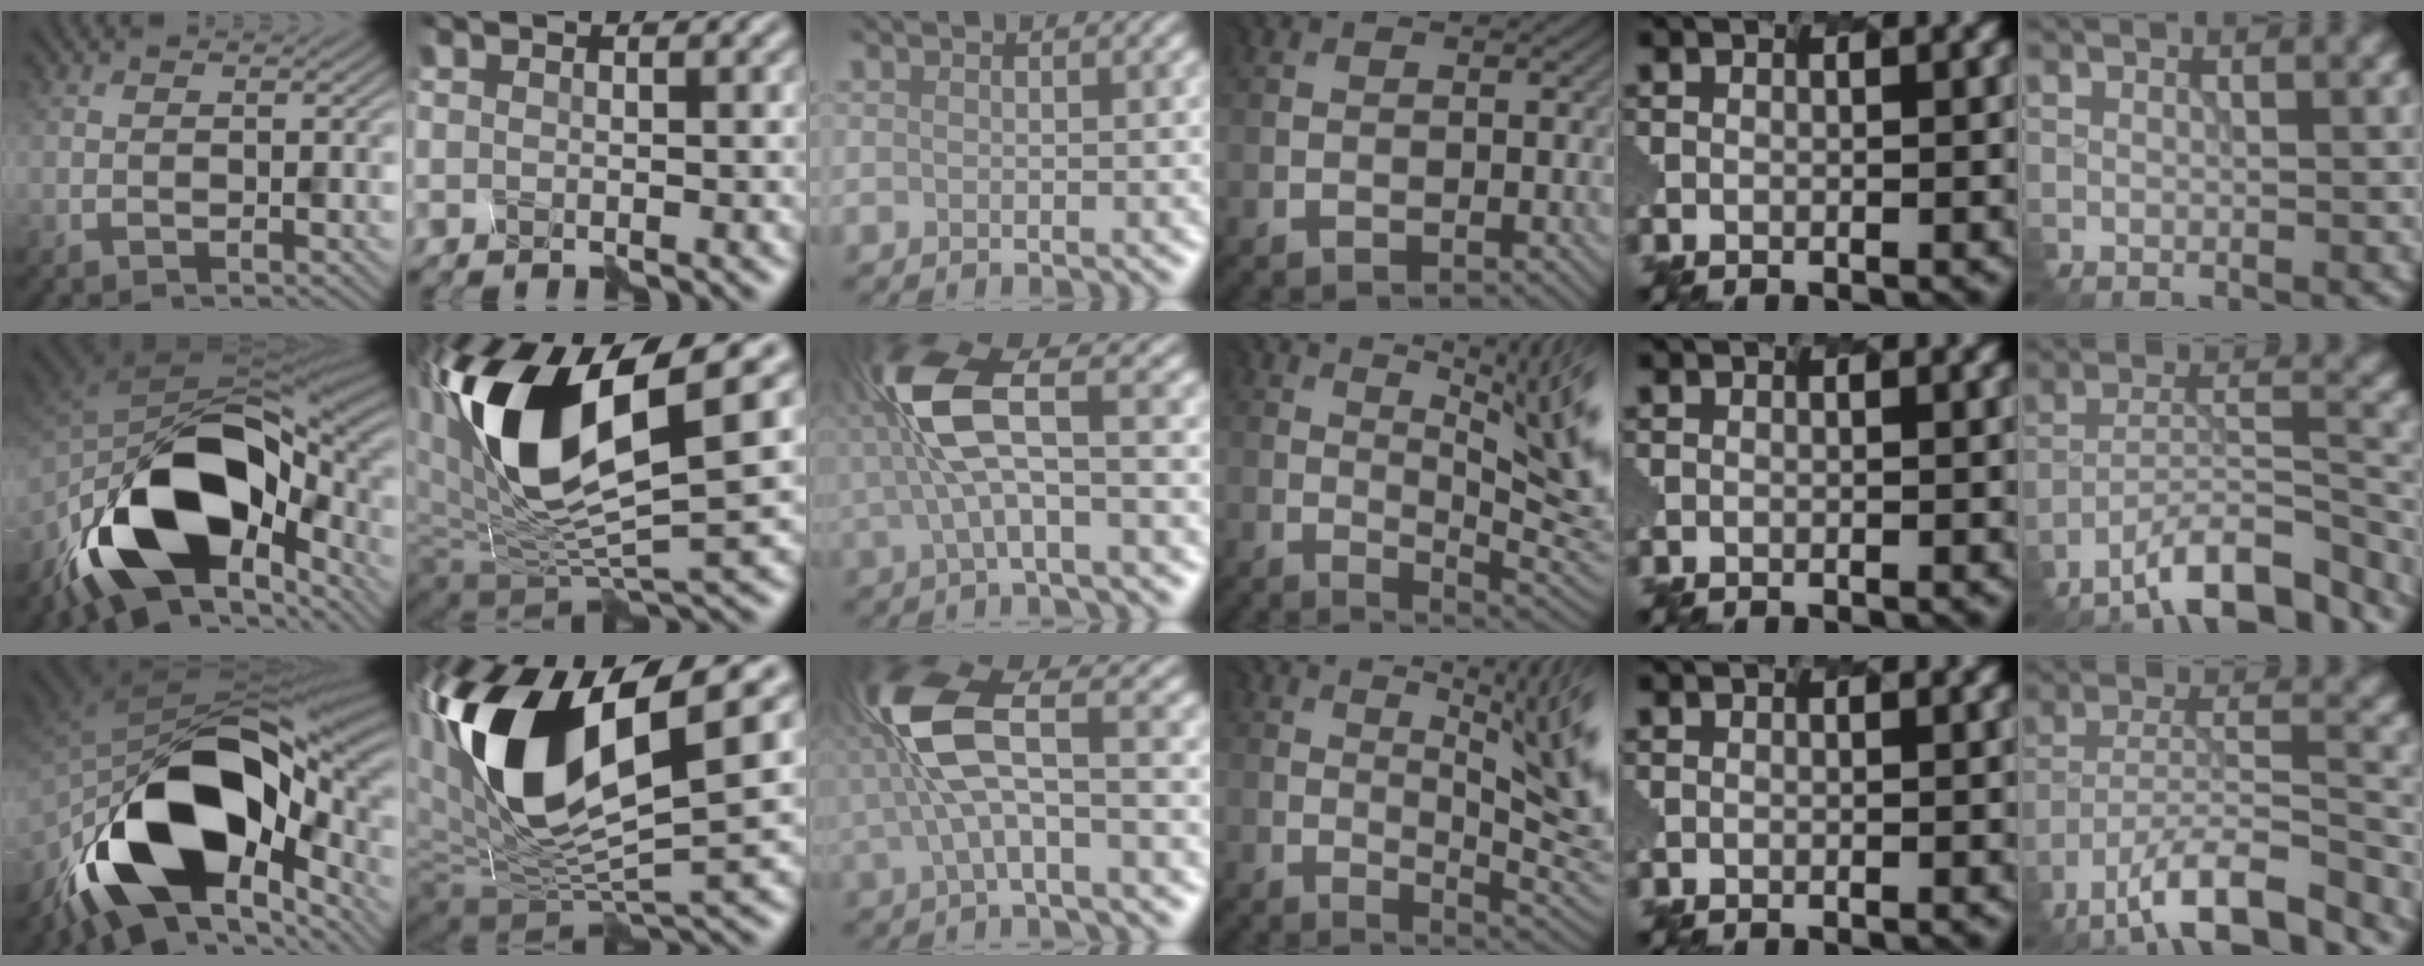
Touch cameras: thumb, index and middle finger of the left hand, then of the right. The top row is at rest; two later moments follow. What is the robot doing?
{"motion": "disassemble", "object": "spray bottle"}